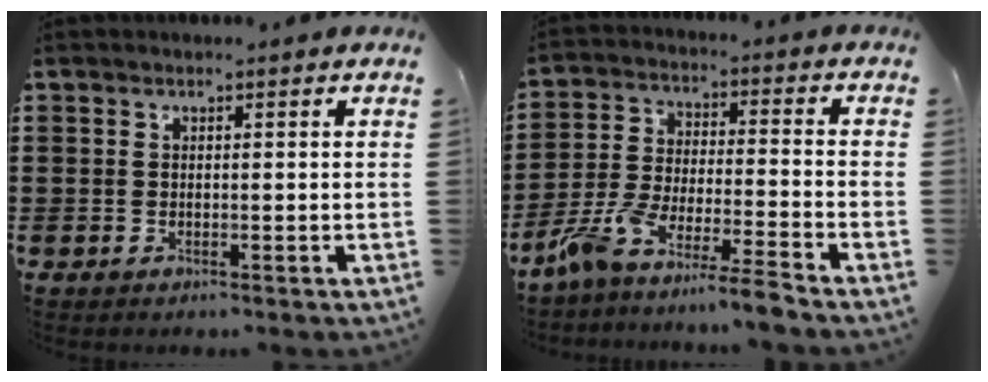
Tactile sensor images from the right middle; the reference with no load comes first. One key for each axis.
{"total": 8.1, "fx": -7.5, "fy": -0.8, "fz": 3.1, "tx": -0.077, "ty": -0.011, "tz": -0.154}